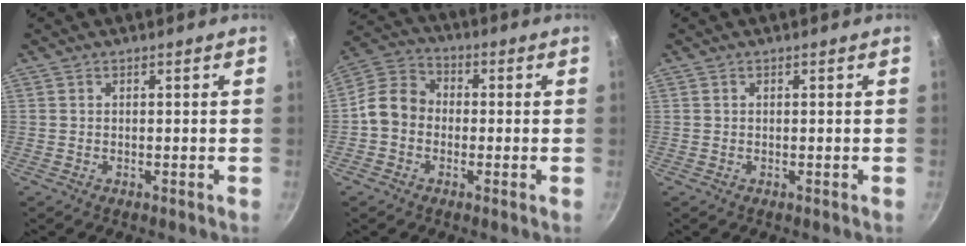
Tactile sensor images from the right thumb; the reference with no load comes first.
{"total": 8.5, "force": [-1.2, 7.0, 4.6], "torque": [-0.058, 0.028, -0.047]}
{"total": 0.0}